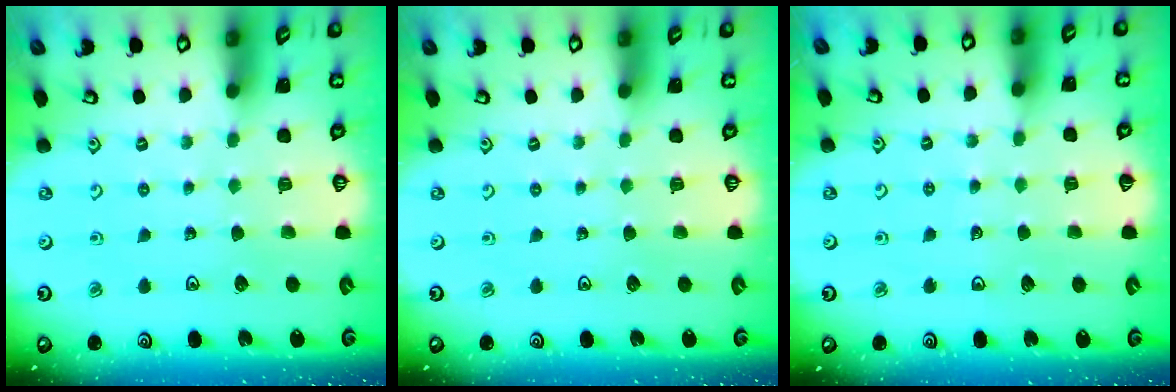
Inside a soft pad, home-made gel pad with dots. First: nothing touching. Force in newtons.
{"total": 0.0}
{"total": 2.4, "press": 2.4, "slide": 0.2}